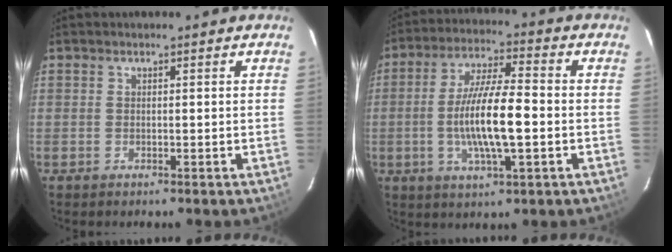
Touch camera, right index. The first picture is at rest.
{"total": 12.3, "force": [-2.0, 2.5, 11.8], "torque": [-0.227, -0.003, -0.038]}